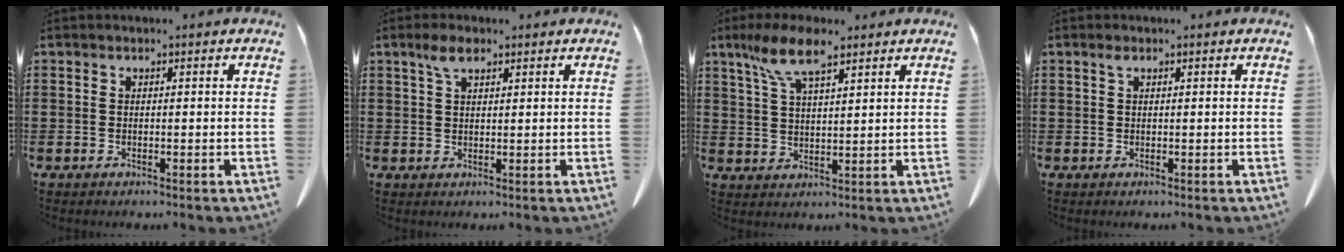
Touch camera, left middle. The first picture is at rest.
{"total": 3.4, "force": [2.0, 1.3, 2.4], "torque": [-0.053, 0.005, 0.036]}
{"total": 8.1, "force": [5.4, 2.1, 5.6], "torque": [-0.124, -0.002, 0.098]}
{"total": 0.8, "force": [0.4, 0.2, 0.6], "torque": [-0.015, 0.001, 0.009]}